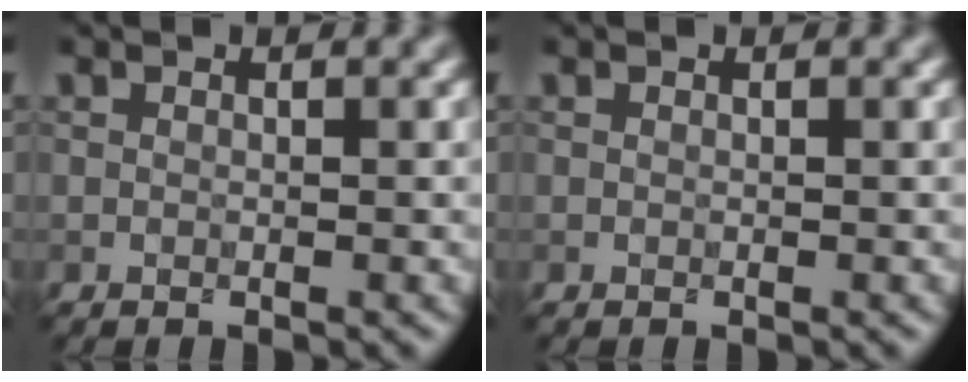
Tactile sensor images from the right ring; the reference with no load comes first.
{"total": 0.0}